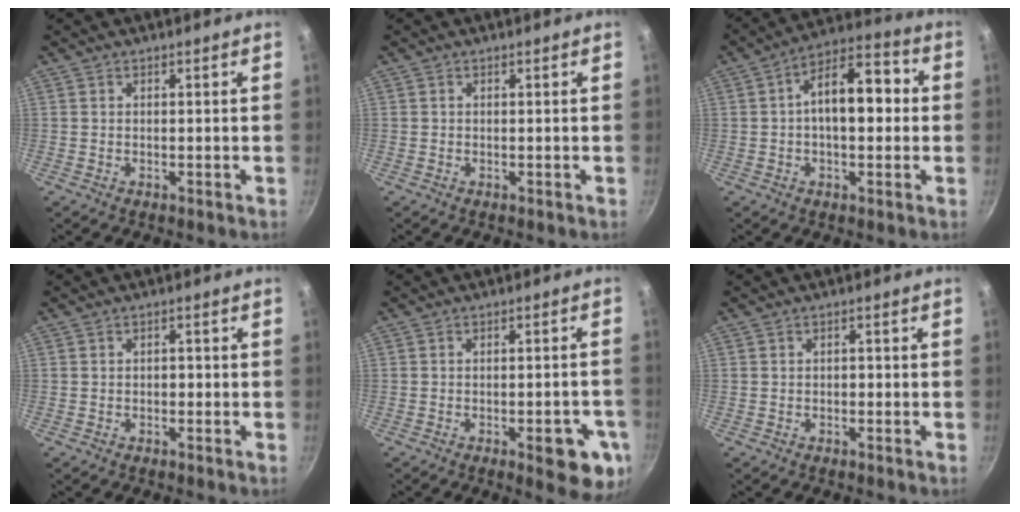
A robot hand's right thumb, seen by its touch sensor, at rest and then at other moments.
{"total": 0.0}
{"total": 13.0, "force": [0.9, 6.8, 11.0], "torque": [-0.152, 0.036, 0.002]}
{"total": 1.3, "force": [-0.3, 0.9, 0.8], "torque": [0.000, 0.004, -0.009]}
{"total": 8.9, "force": [-3.8, 2.9, 7.5], "torque": [-0.072, 0.015, -0.041]}
{"total": 1.0, "force": [-0.3, 0.7, 0.6], "torque": [0.001, 0.004, -0.008]}